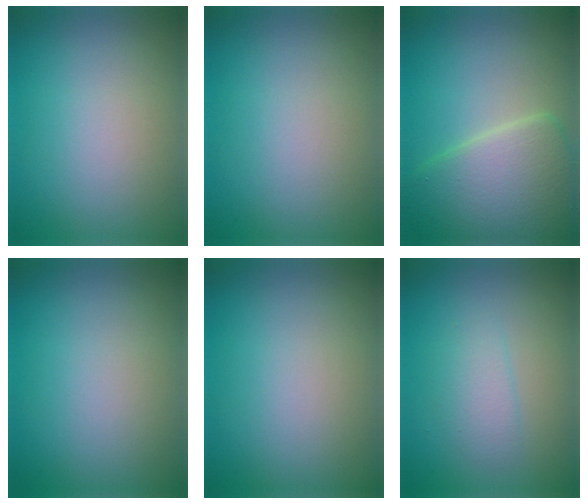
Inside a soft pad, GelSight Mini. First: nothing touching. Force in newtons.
{"total": 0.0}
{"total": 7.2, "press": 7.2, "slide": 0.3}
{"total": 0.0}
{"total": 0.0}
{"total": 1.8, "press": 1.8, "slide": 0.1}